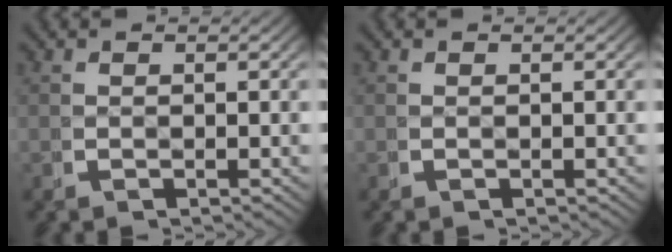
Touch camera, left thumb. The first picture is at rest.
{"total": 0.0}